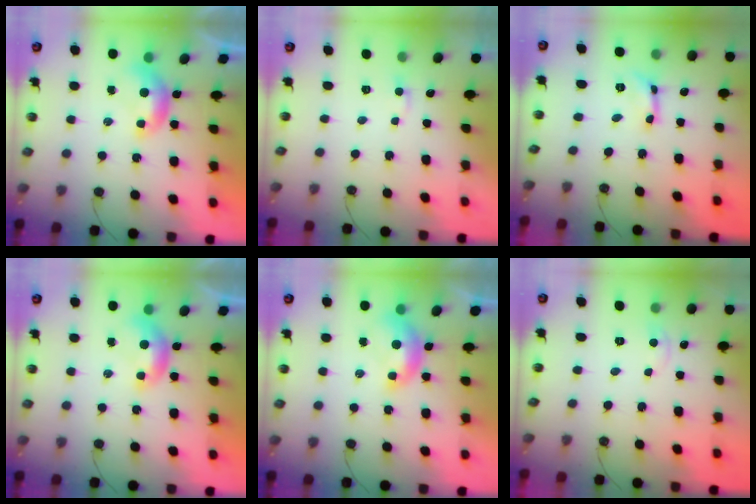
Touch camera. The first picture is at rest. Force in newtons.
{"total": 1.8, "press": 1.7, "slide": 0.5}
{"total": 0.0}
{"total": 0.0}
{"total": 1.5, "press": 1.4, "slide": 0.6}
{"total": 1.1, "press": 1.0, "slide": 0.5}